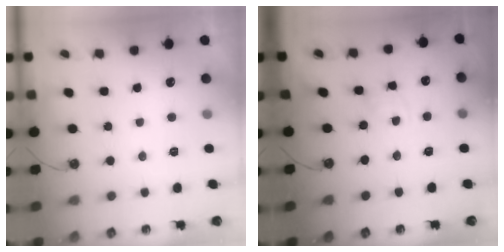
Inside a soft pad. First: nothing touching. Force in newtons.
{"total": 3.9, "press": 3.8, "slide": 0.5}